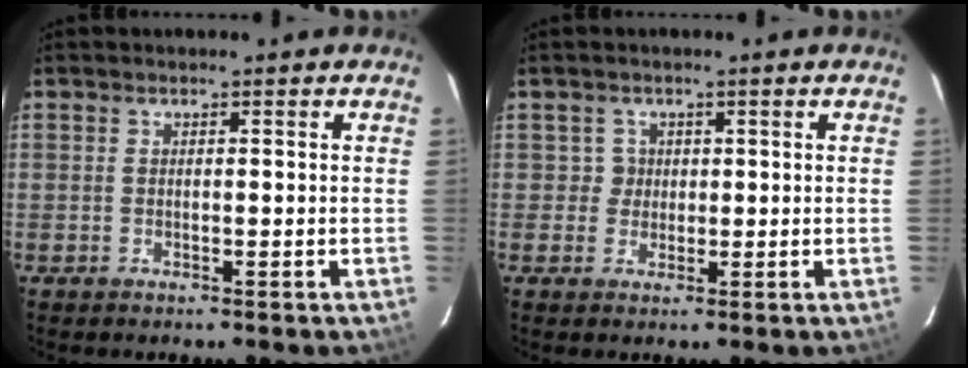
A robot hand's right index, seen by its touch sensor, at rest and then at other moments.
{"total": 2.0, "force": [0.5, 1.9, -0.3], "torque": [0.018, 0.014, 0.008]}